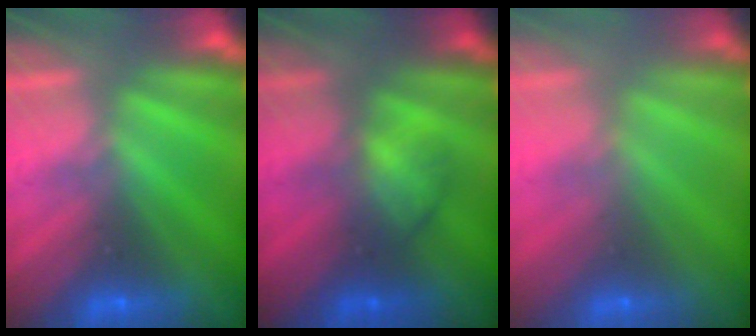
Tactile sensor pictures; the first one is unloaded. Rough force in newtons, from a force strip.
{"total": 2.0}
{"total": 2.8}